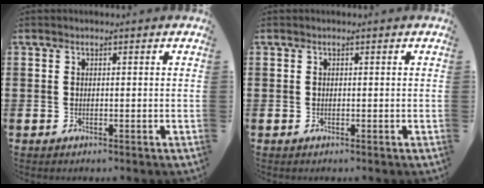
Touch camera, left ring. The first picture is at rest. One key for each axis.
{"total": 0.0}